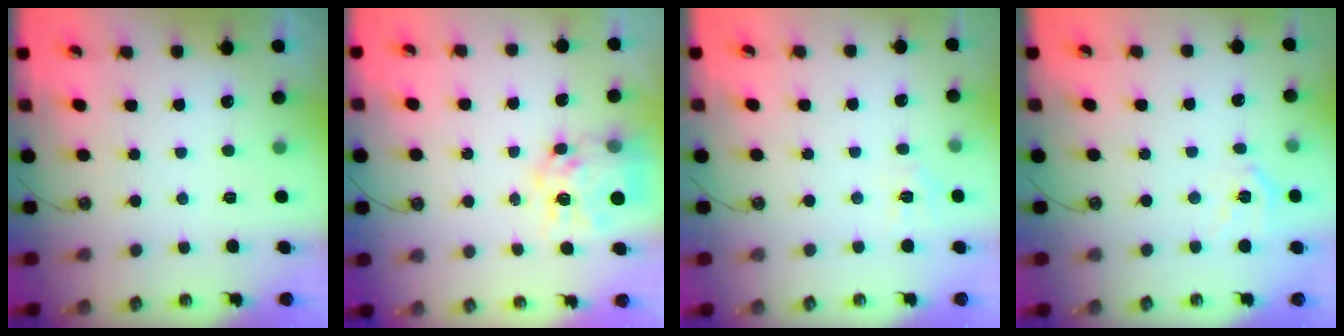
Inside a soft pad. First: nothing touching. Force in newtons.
{"total": 13.0, "press": 13.0, "slide": 1.0}
{"total": 5.2, "press": 5.1, "slide": 0.6}
{"total": 9.4, "press": 9.3, "slide": 1.3}